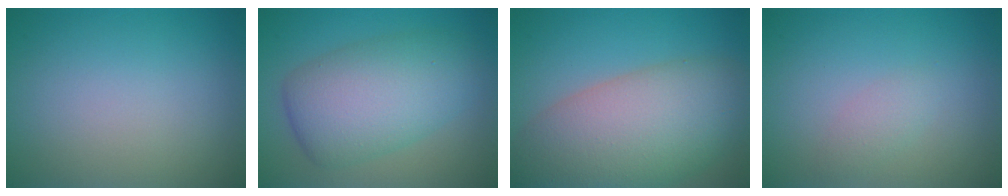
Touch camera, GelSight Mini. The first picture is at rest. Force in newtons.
{"total": 7.7, "press": 7.7, "slide": 0.1}
{"total": 11.2, "press": 11.2, "slide": 0.7}
{"total": 1.2, "press": 1.2, "slide": 0.1}